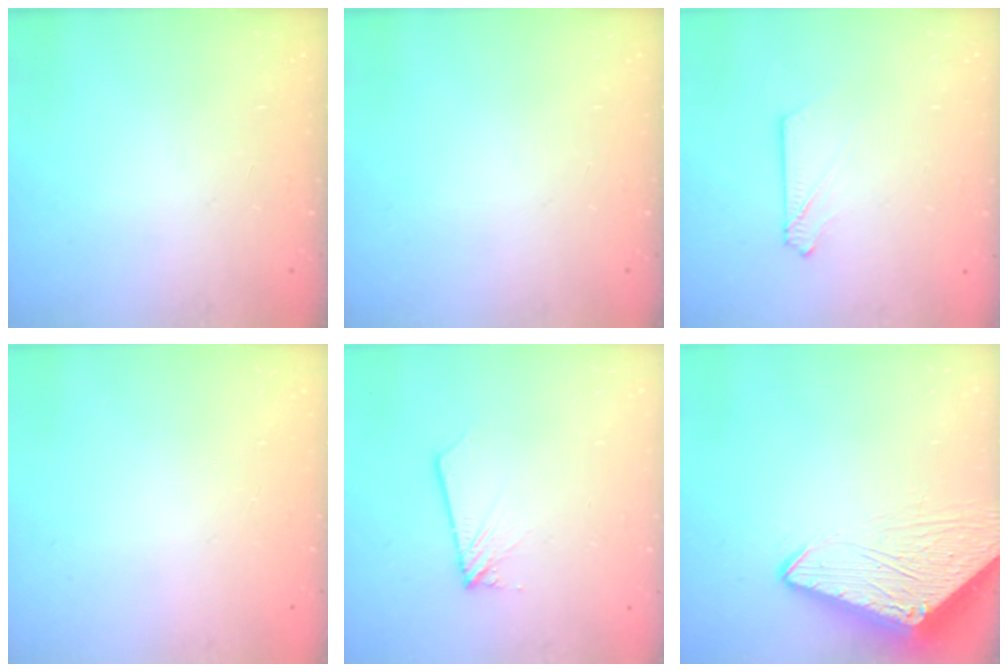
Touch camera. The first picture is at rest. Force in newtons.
{"total": 0.0}
{"total": 3.0, "press": 3.0, "slide": 0.4}
{"total": 0.0}
{"total": 1.9, "press": 1.9, "slide": 0.1}
{"total": 7.1, "press": 7.0, "slide": 0.7}